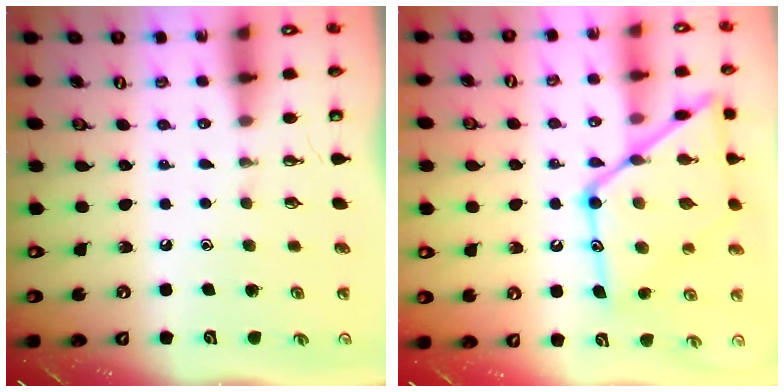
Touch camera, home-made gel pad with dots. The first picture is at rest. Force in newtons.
{"total": 22.0, "press": 21.9, "slide": 1.6}